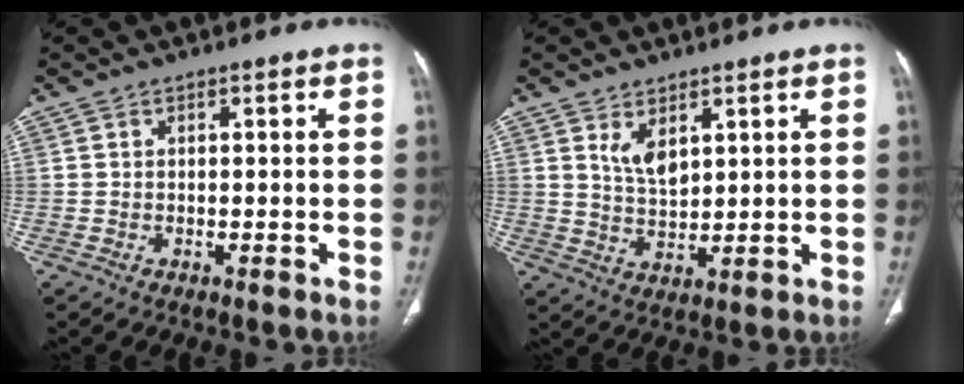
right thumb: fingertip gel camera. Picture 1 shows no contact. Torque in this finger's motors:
{"motor_torque": [-0.11, 0.26, -0.12, 0.06, 0.08]}